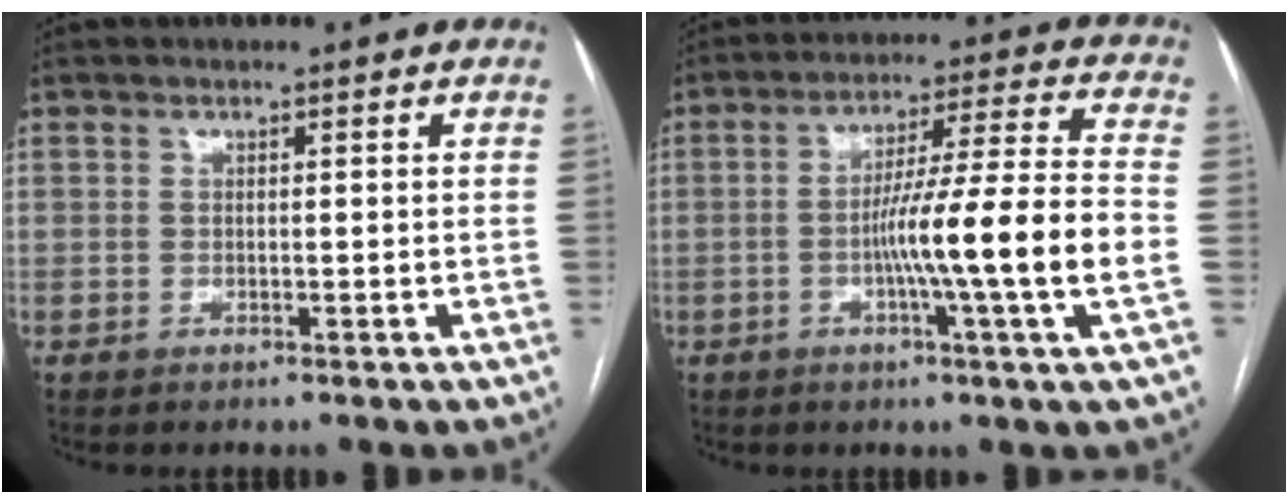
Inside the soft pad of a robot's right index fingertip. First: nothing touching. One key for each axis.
{"total": 14.6, "fx": -3.2, "fy": -1.7, "fz": 14.1, "tx": -0.230, "ty": 0.000, "tz": -0.060}